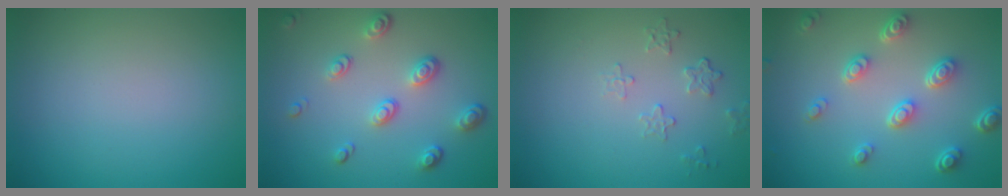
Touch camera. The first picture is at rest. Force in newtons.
{"total": 3.4, "press": 2.6, "slide": 2.3}
{"total": 1.6, "press": 0.9, "slide": 1.4}
{"total": 4.4, "press": 3.4, "slide": 2.9}